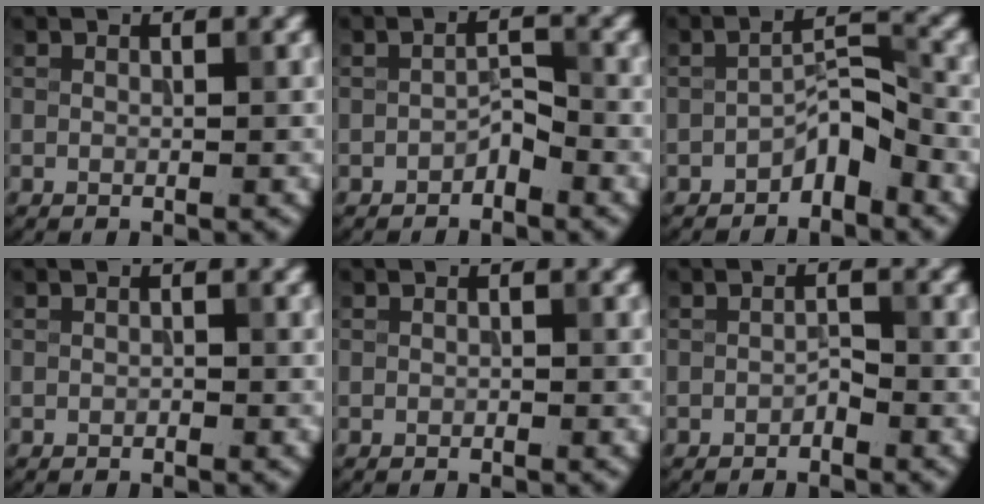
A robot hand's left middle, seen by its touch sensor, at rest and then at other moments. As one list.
[{"total": 1.2, "force": [-1.0, 0.3, 0.6], "torque": [-0.016, 0.009, -0.017]}, {"total": 2.7, "force": [-2.1, 0.8, 1.6], "torque": [-0.026, 0.019, -0.036]}, {"total": 0.0}, {"total": 0.0}, {"total": 0.6, "force": [-0.6, 0.1, 0.2], "torque": [-0.010, 0.005, -0.008]}]